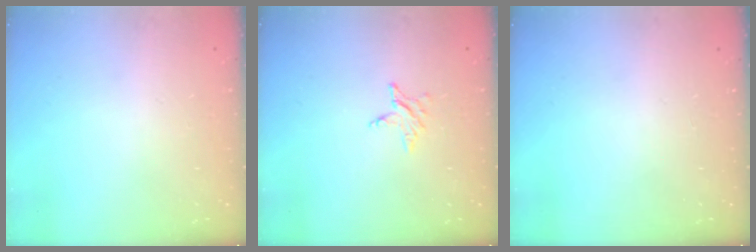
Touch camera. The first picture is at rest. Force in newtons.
{"total": 2.8, "press": 2.8, "slide": 0.3}
{"total": 0.0}